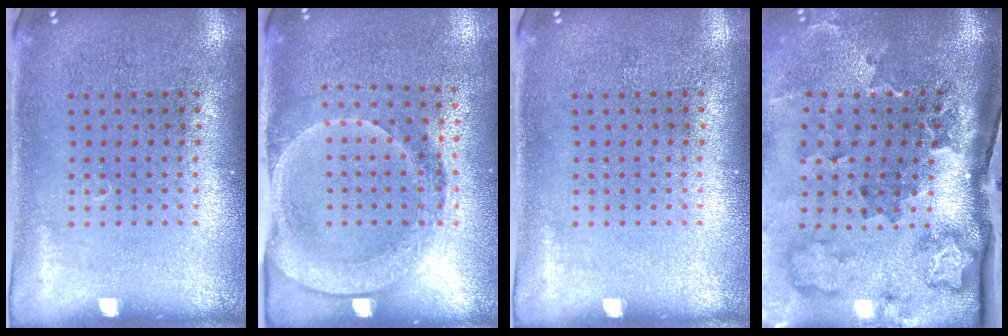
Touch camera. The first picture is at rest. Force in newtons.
{"total": 1.8, "press": 1.5, "slide": 1.0}
{"total": 0.0}
{"total": 3.7, "press": 2.4, "slide": 2.7}